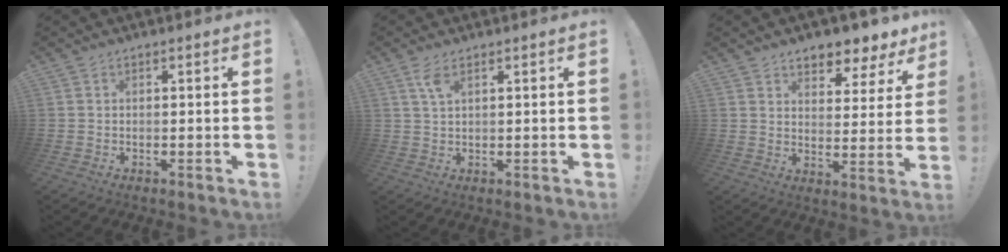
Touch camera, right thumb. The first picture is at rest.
{"total": 3.8, "force": [2.0, 1.3, 3.0], "torque": [-0.062, -0.001, 0.035]}
{"total": 7.2, "force": [6.1, 3.2, 2.1], "torque": [-0.020, -0.059, 0.109]}